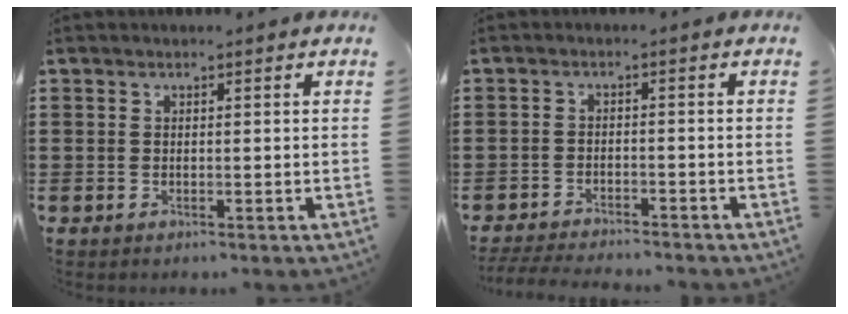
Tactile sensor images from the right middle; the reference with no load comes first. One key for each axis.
{"total": 3.1, "fx": -3.1, "fy": 0.2, "fz": 0.5, "tx": -0.016, "ty": -0.003, "tz": -0.068}